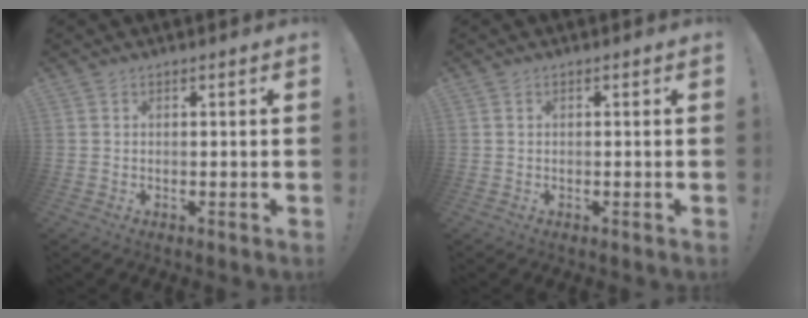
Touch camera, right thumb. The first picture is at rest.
{"total": 0.0}